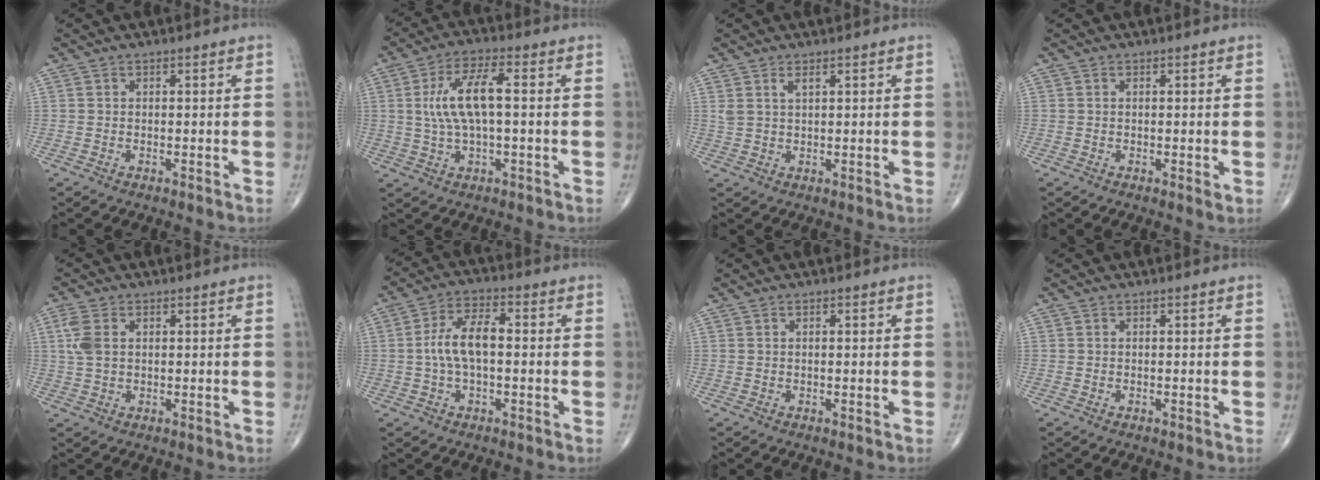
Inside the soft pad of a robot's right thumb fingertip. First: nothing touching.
{"total": 9.8, "force": [0.8, 3.3, 9.2], "torque": [-0.192, 0.021, 0.015]}
{"total": 2.2, "force": [1.3, 0.8, 1.6], "torque": [-0.037, -0.001, 0.032]}
{"total": 0.8, "force": [-0.1, 0.2, 0.8], "torque": [-0.012, -0.004, -0.004]}
{"total": 4.6, "force": [1.1, 2.8, 3.4], "torque": [-0.088, 0.007, 0.021]}
{"total": 8.3, "force": [-0.2, 3.8, 7.3], "torque": [-0.147, 0.026, -0.011]}
{"total": 0.0}
{"total": 0.0}